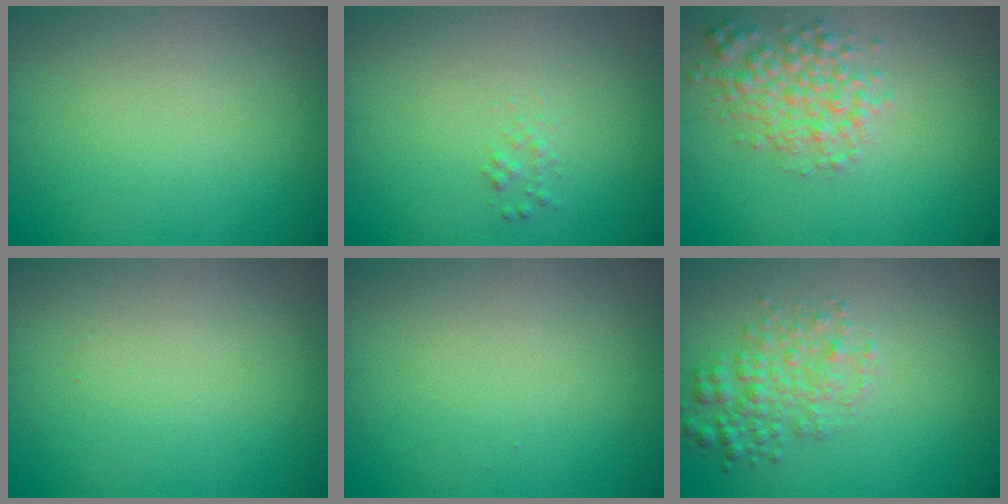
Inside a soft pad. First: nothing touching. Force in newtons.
{"total": 0.7, "press": 0.7, "slide": 0.0}
{"total": 3.2, "press": 3.2, "slide": 0.1}
{"total": 0.0}
{"total": 0.0}
{"total": 2.8, "press": 2.8, "slide": 0.1}